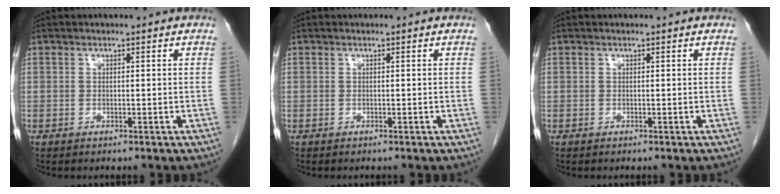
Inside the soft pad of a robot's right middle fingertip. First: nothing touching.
{"total": 0.0}
{"total": 0.0}